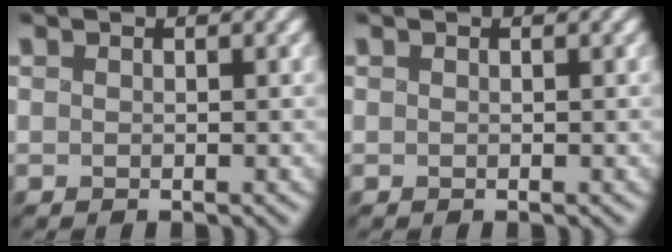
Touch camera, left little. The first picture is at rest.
{"total": 0.0}